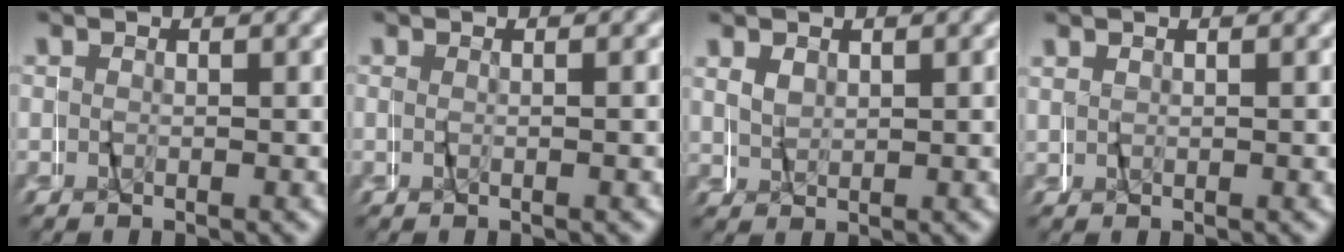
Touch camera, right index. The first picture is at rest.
{"total": 0.8, "force": [-0.3, -0.6, 0.3], "torque": [-0.013, 0.004, -0.005]}
{"total": 0.9, "force": [0.9, 0.1, -0.2], "torque": [0.001, 0.004, 0.018]}
{"total": 0.5, "force": [0.5, -0.2, -0.2], "torque": [0.000, 0.002, 0.010]}